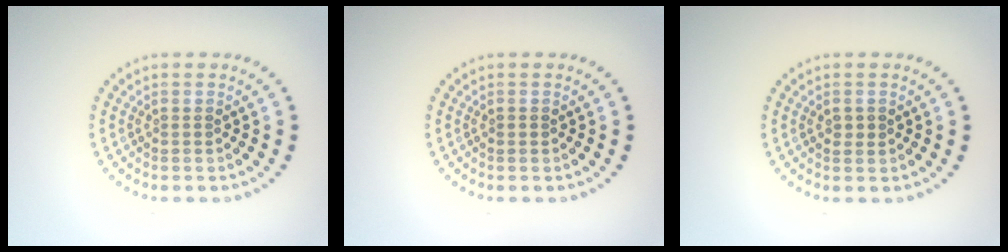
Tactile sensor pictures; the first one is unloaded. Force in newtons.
{"total": 0.6, "press": 0.6, "slide": 0.1}
{"total": 1.1, "press": 1.1, "slide": 0.1}